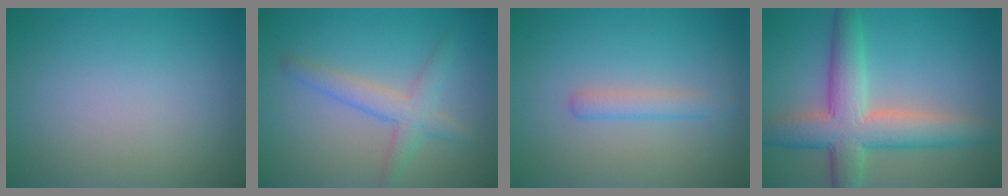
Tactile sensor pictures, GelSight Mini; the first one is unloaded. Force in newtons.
{"total": 3.0, "press": 3.0, "slide": 0.0}
{"total": 1.8, "press": 1.8, "slide": 0.1}
{"total": 7.5, "press": 7.5, "slide": 0.2}